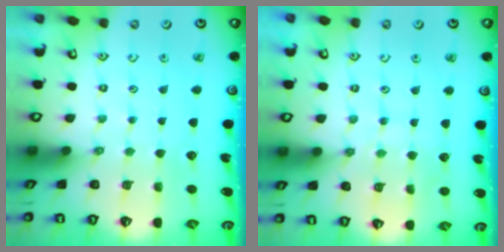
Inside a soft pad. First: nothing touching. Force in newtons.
{"total": 6.5, "press": 6.5, "slide": 0.8}